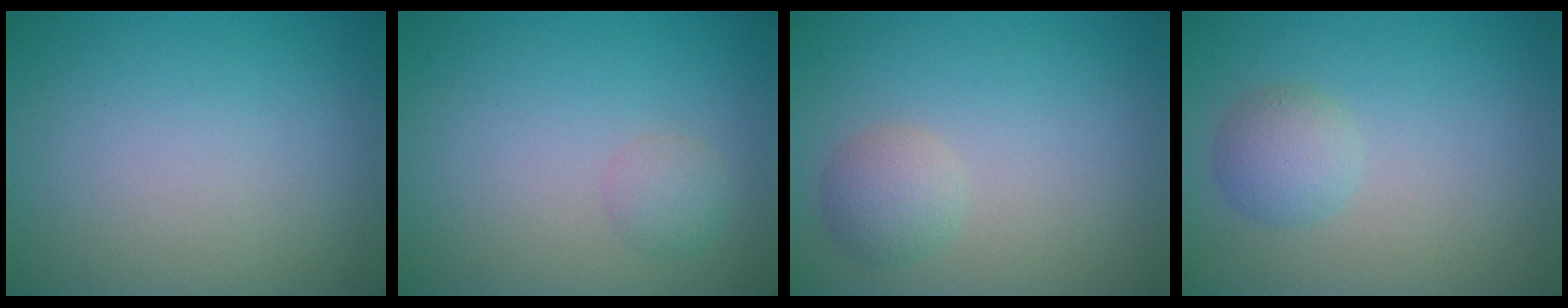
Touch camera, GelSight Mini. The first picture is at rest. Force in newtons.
{"total": 1.4, "press": 1.4, "slide": 0.1}
{"total": 2.1, "press": 2.1, "slide": 0.1}
{"total": 2.2, "press": 2.2, "slide": 0.2}